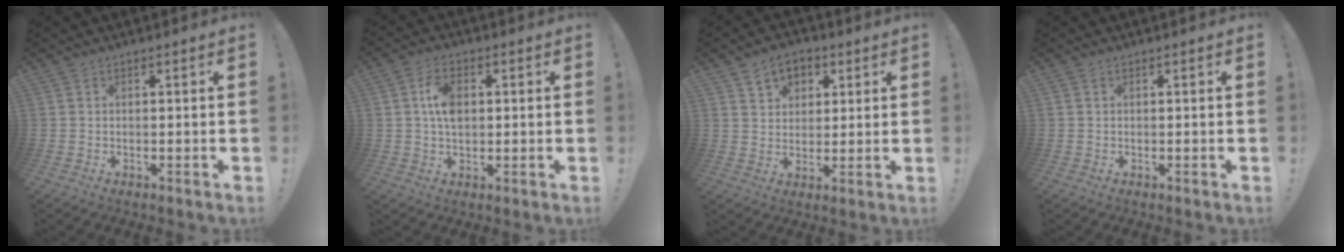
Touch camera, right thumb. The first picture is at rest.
{"total": 7.6, "force": [1.1, 5.0, 5.7], "torque": [-0.093, 0.006, 0.019]}
{"total": 7.6, "force": [4.0, 5.9, 2.8], "torque": [-0.041, -0.018, 0.077]}
{"total": 0.0}